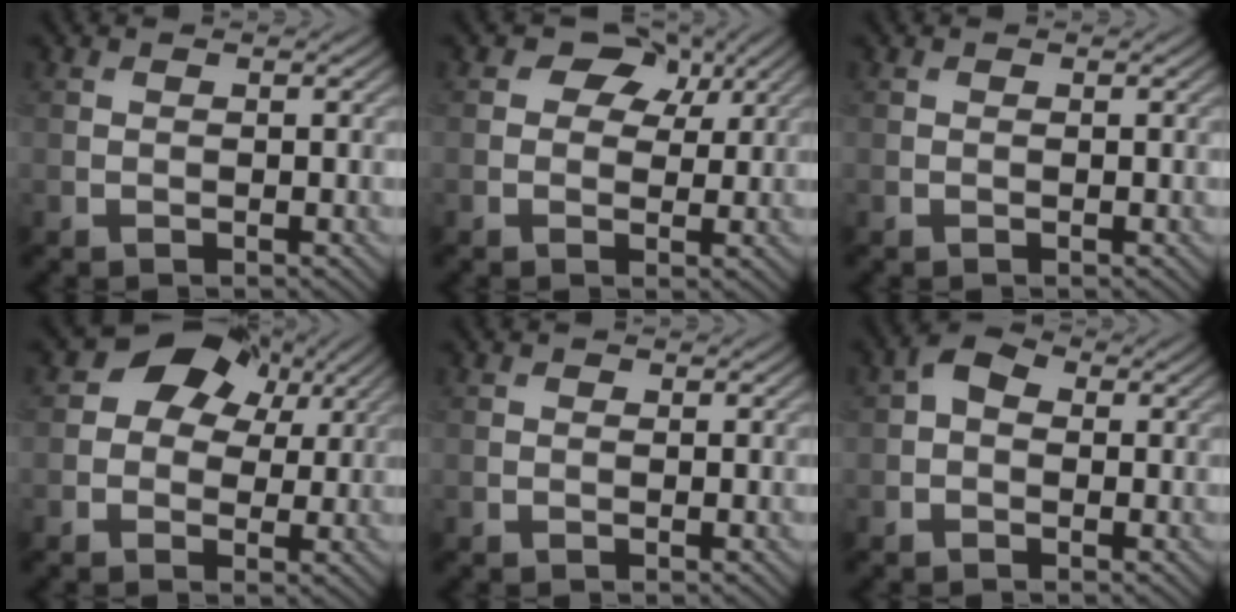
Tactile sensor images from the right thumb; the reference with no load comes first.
{"total": 5.8, "force": [2.6, 4.1, 3.1], "torque": [-0.058, 0.012, 0.026]}
{"total": 0.0}
{"total": 8.1, "force": [3.0, 6.1, 4.4], "torque": [-0.087, 0.020, 0.035]}
{"total": 0.0}
{"total": 2.7, "force": [0.2, 1.9, 1.9], "torque": [-0.037, 0.010, -0.005]}